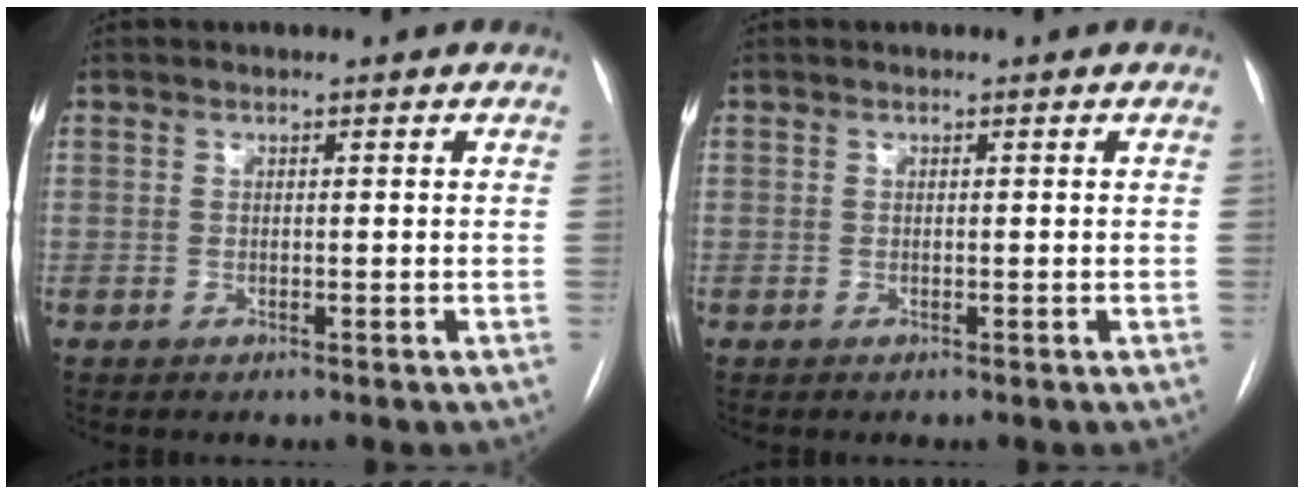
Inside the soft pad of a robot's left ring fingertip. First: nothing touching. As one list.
[{"total": 0.0}]